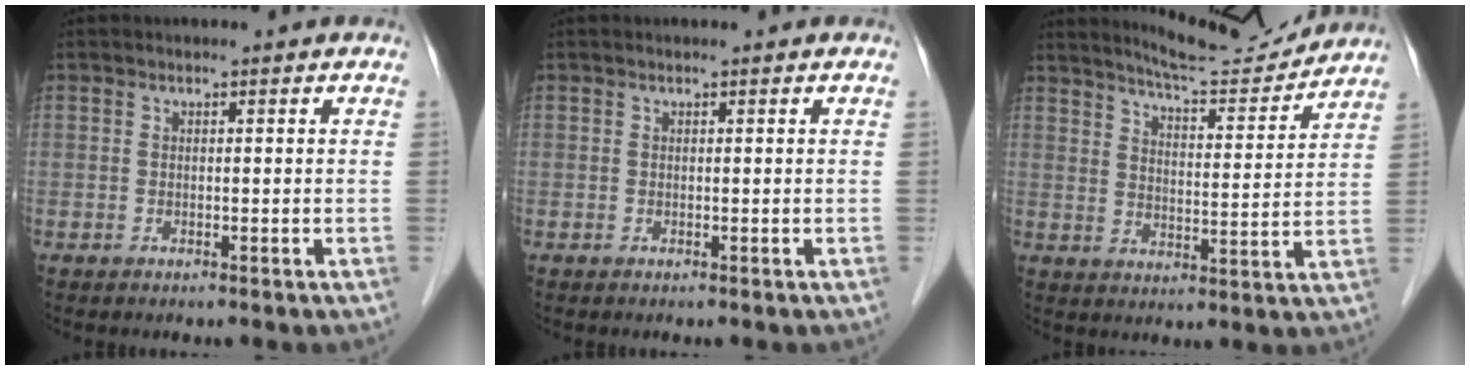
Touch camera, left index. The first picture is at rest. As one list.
[{"total": 0.0}, {"total": 11.5, "force": [11.2, 0.3, 2.6], "torque": [-0.045, -0.006, 0.162]}]